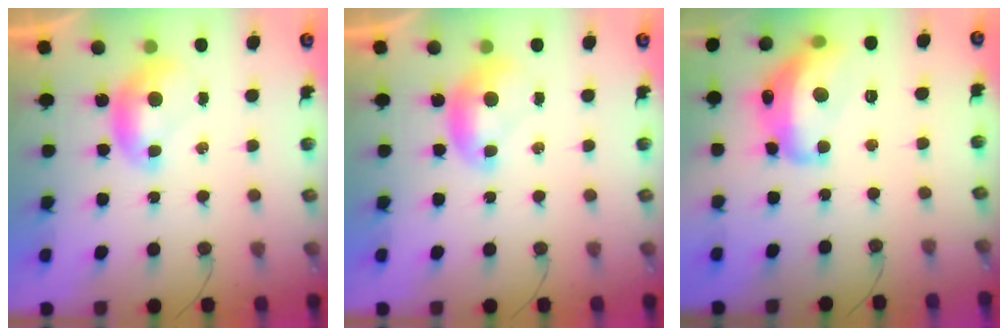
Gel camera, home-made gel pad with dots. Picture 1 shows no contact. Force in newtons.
{"total": 0.0}
{"total": 12.7, "press": 12.7, "slide": 1.0}